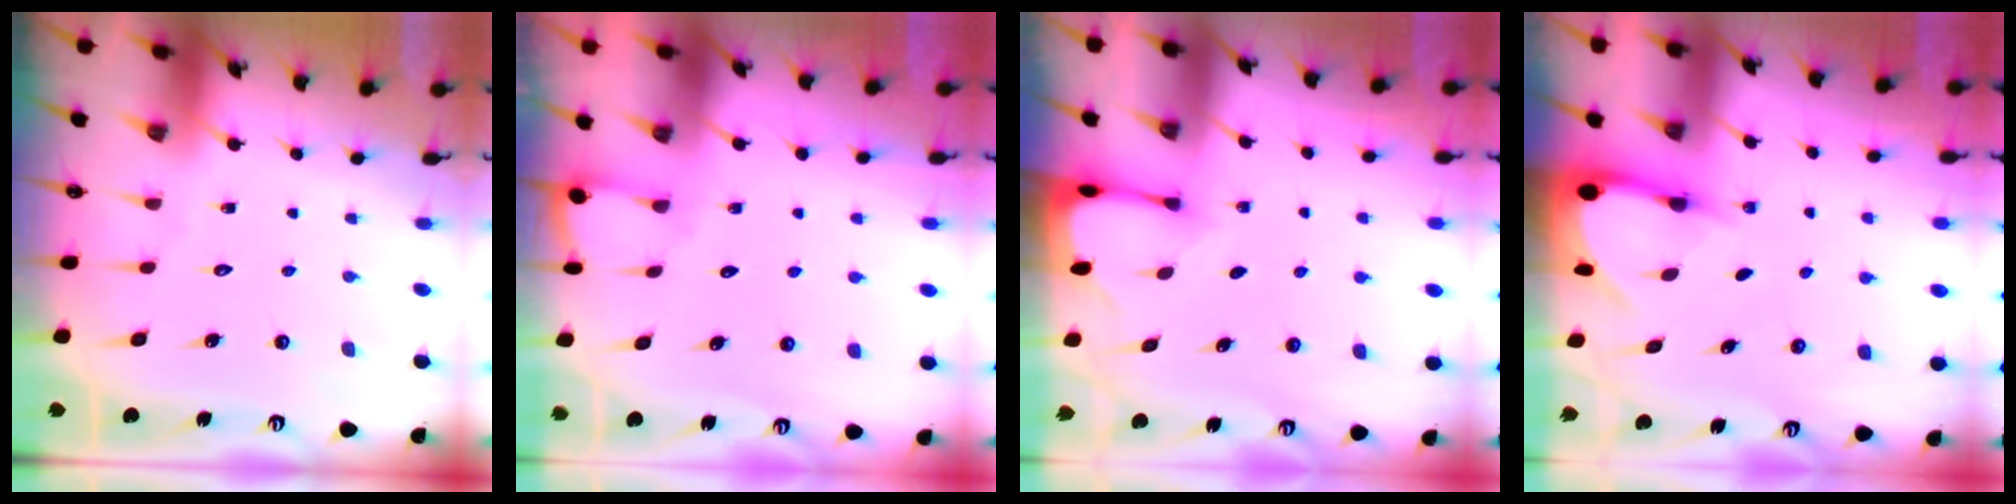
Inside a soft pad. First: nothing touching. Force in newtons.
{"total": 2.0, "press": 2.0, "slide": 0.2}
{"total": 2.7, "press": 2.7, "slide": 0.3}
{"total": 3.6, "press": 3.5, "slide": 0.4}